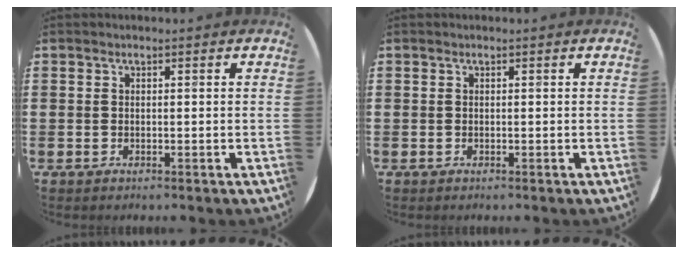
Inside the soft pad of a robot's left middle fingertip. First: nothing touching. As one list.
[{"total": 0.0}]